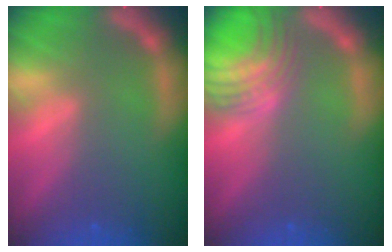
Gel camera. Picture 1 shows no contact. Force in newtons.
{"total": 7.5}